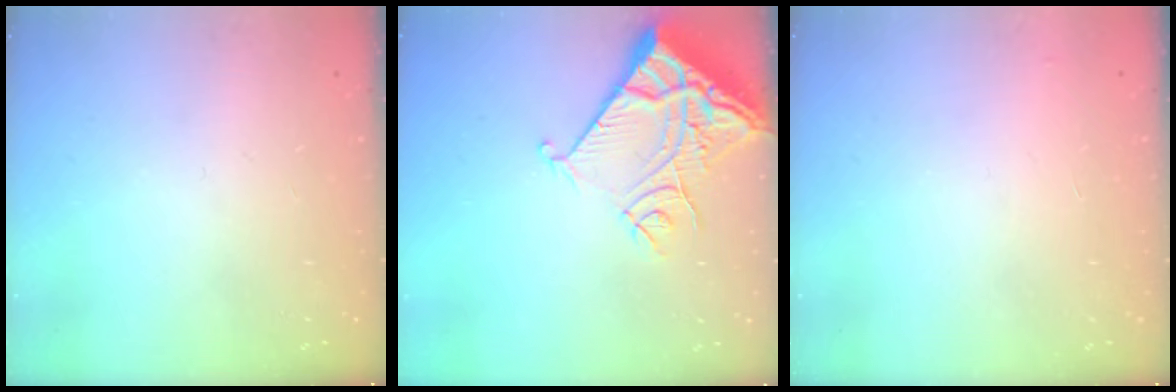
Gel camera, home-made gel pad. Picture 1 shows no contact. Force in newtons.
{"total": 13.1, "press": 13.0, "slide": 1.7}
{"total": 2.9, "press": 2.9, "slide": 0.1}